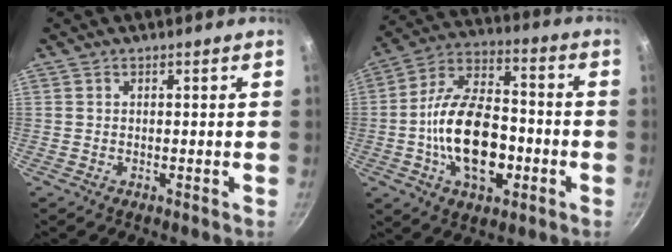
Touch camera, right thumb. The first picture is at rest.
{"total": 18.8, "force": [-4.1, 10.8, 14.9], "torque": [-0.237, 0.038, -0.078]}